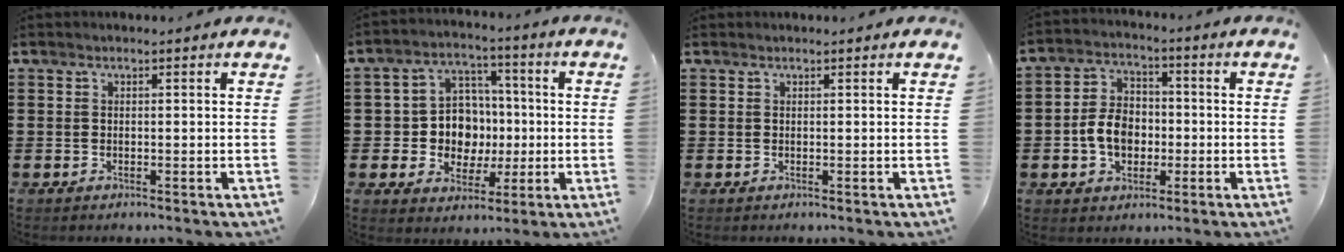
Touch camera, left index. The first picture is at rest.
{"total": 9.1, "force": [-0.3, 8.2, 4.0], "torque": [-0.093, 0.016, -0.002]}
{"total": 0.0}
{"total": 6.8, "force": [-1.5, 5.2, 4.1], "torque": [-0.103, 0.007, -0.034]}